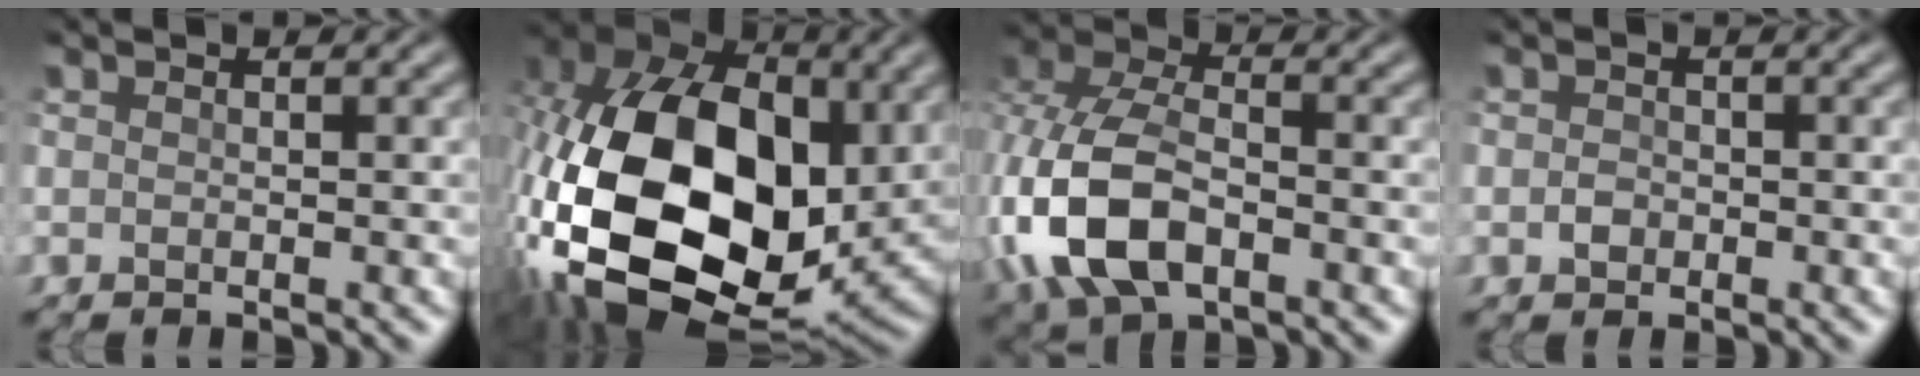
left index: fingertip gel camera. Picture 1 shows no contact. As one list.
[{"total": 20.2, "force": [-0.9, 13.1, 15.3], "torque": [-0.359, -0.013, -0.005]}, {"total": 10.3, "force": [-2.7, 6.4, 7.7], "torque": [-0.201, -0.007, -0.061]}, {"total": 0.9, "force": [-0.3, 0.7, 0.5], "torque": [-0.009, 0.004, -0.008]}]